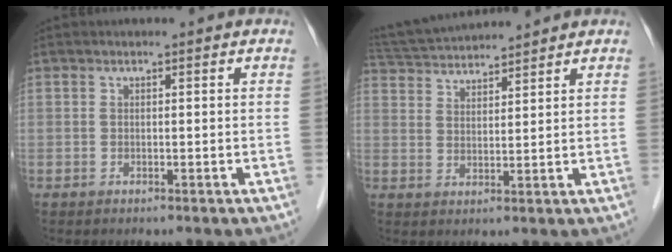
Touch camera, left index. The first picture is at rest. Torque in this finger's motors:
{"motor_torque": [-0.52, -0.70, 0.16, 0.05]}